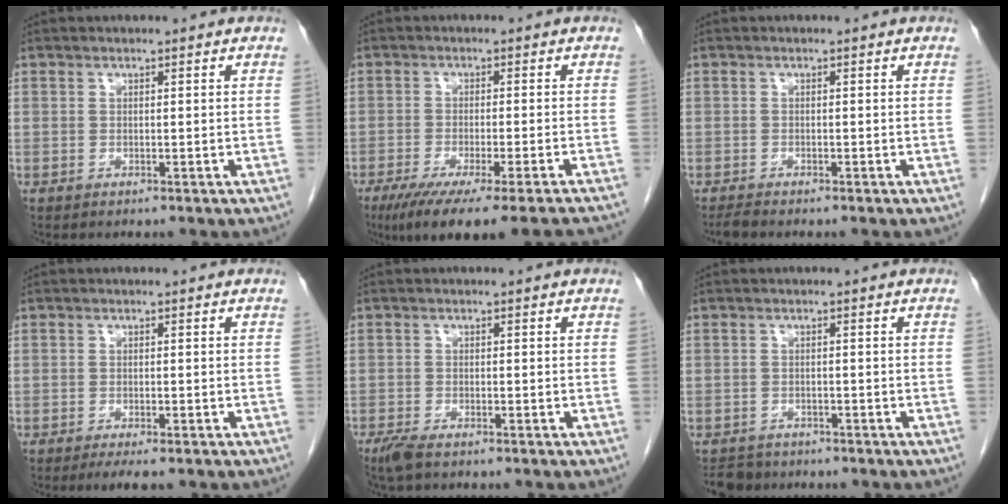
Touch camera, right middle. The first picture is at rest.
{"total": 16.7, "force": [-14.0, -0.2, 9.1], "torque": [-0.094, -0.048, -0.198]}
{"total": 1.1, "force": [-1.0, -0.1, 0.4], "torque": [-0.016, -0.005, -0.019]}
{"total": 3.1, "force": [-2.2, 0.6, 2.0], "torque": [-0.028, -0.007, -0.032]}
{"total": 3.2, "force": [-2.4, 0.8, 1.9], "torque": [-0.044, -0.009, -0.043]}
{"total": 3.5, "force": [-3.1, 1.7, 0.0], "torque": [-0.003, -0.003, -0.051]}